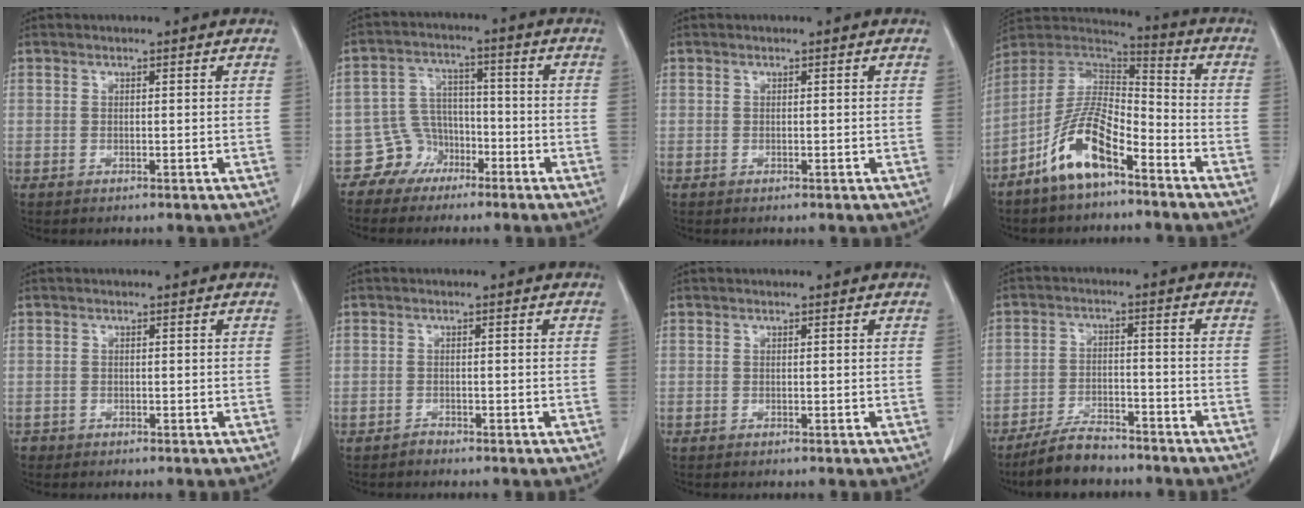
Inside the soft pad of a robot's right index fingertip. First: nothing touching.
{"total": 6.0, "force": [-3.8, 4.6, 0.0], "torque": [0.006, 0.016, -0.065]}
{"total": 0.0}
{"total": 12.2, "force": [-7.3, 3.7, 9.1], "torque": [-0.184, 0.008, -0.140]}
{"total": 1.0, "force": [-0.7, 0.7, -0.2], "torque": [-0.008, 0.002, -0.016]}
{"total": 0.8, "force": [-0.8, 0.2, 0.0], "torque": [0.002, 0.000, -0.017]}
{"total": 0.0}
{"total": 7.4, "force": [-6.5, 2.3, 2.7], "torque": [-0.052, -0.010, -0.117]}